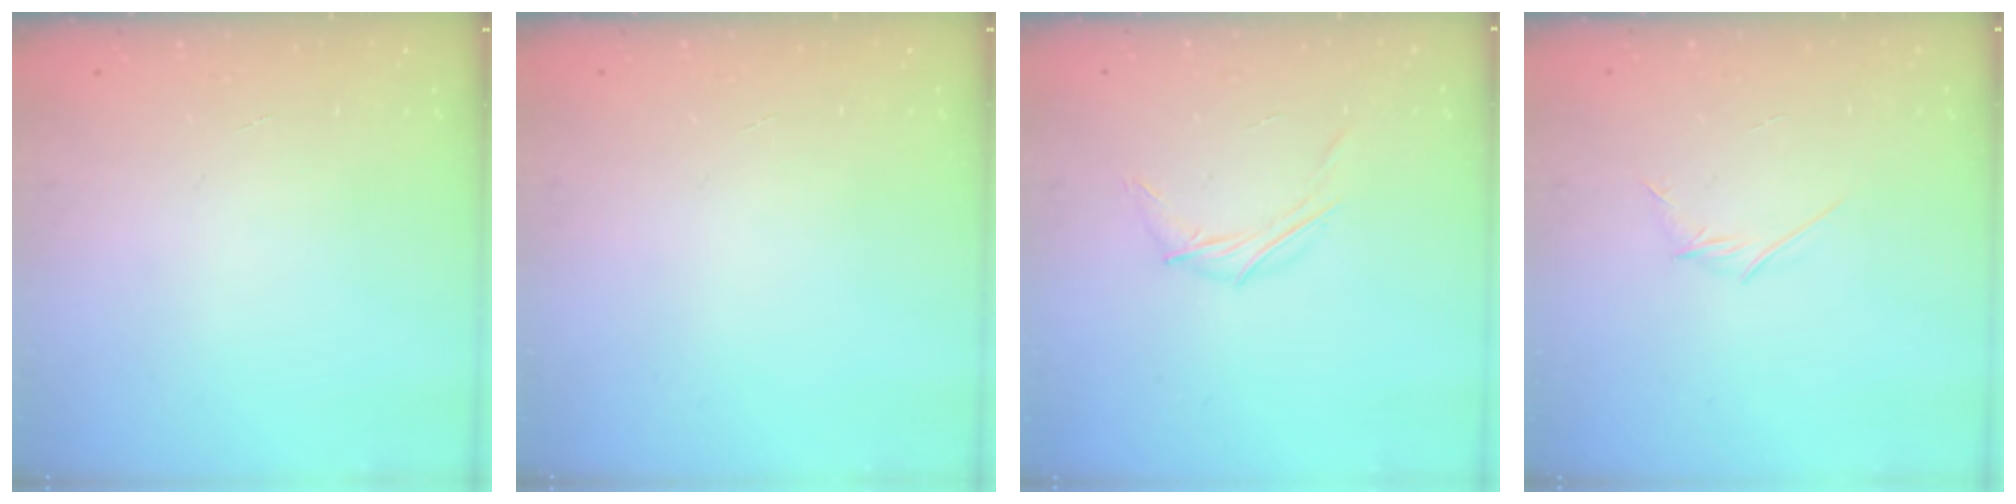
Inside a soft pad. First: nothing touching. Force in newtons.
{"total": 0.0}
{"total": 4.7, "press": 4.6, "slide": 0.9}
{"total": 2.8, "press": 2.7, "slide": 0.8}